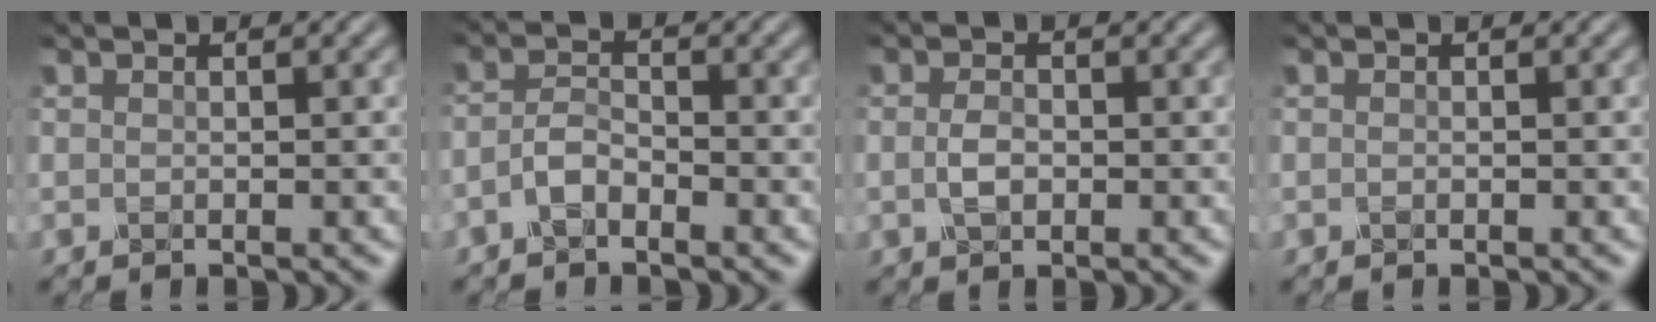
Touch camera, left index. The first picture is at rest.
{"total": 2.0, "force": [-1.2, 0.9, 1.4], "torque": [-0.030, 0.005, -0.029]}
{"total": 1.8, "force": [-0.2, 1.1, 1.4], "torque": [-0.032, 0.000, -0.006]}
{"total": 0.0}